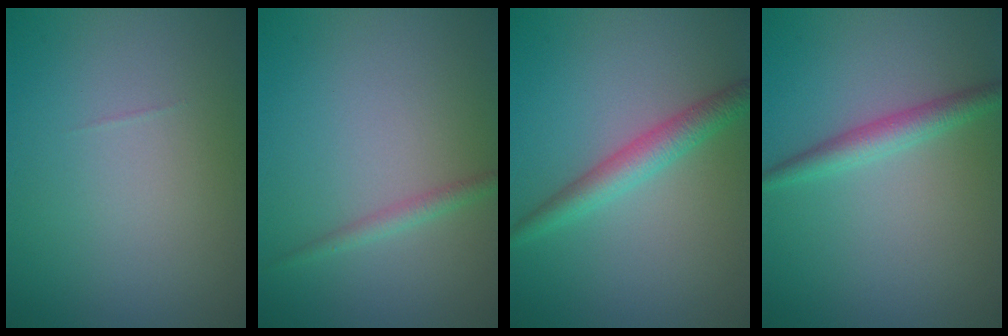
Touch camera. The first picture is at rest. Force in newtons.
{"total": 1.3, "press": 1.3, "slide": 0.1}
{"total": 2.9, "press": 2.9, "slide": 0.0}
{"total": 2.3, "press": 2.3, "slide": 0.0}